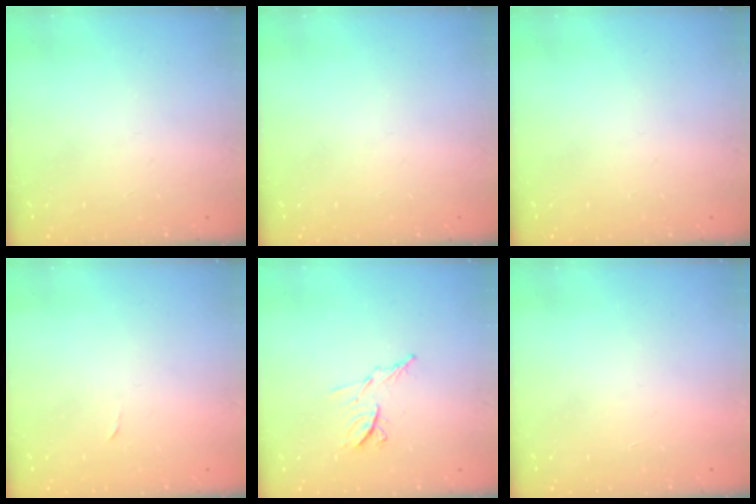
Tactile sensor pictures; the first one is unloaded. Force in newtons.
{"total": 0.0}
{"total": 0.0}
{"total": 2.3, "press": 2.3, "slide": 0.4}
{"total": 7.6, "press": 7.5, "slide": 1.1}
{"total": 1.5, "press": 1.5, "slide": 0.1}